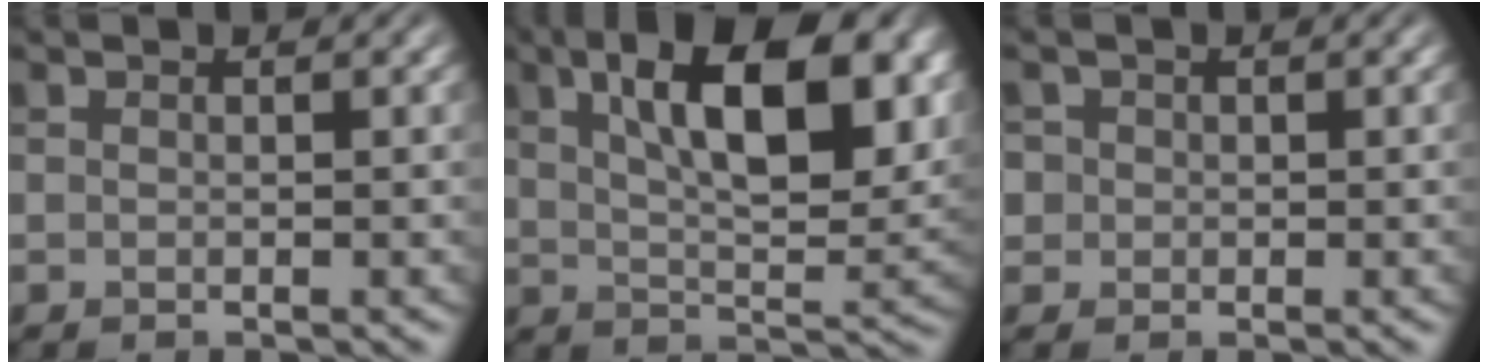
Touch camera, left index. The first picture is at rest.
{"total": 13.0, "force": [5.2, 5.1, 10.8], "torque": [-0.154, 0.004, 0.081]}
{"total": 1.8, "force": [0.4, 1.7, 0.4], "torque": [-0.004, 0.007, 0.009]}